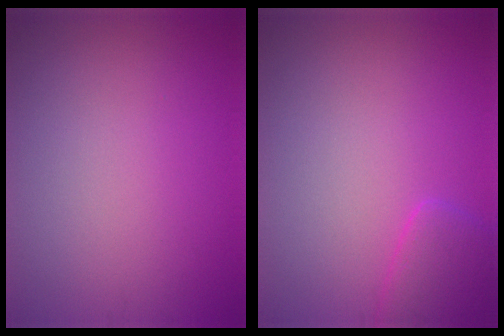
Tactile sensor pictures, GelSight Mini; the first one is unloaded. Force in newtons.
{"total": 2.5, "press": 2.5, "slide": 0.3}